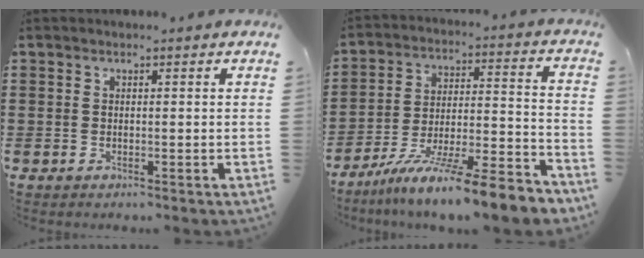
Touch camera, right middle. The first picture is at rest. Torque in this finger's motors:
{"motor_torque": [2.04, -0.09, 1.05, 0.21]}